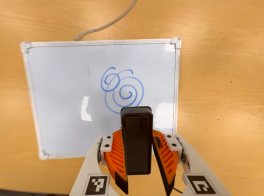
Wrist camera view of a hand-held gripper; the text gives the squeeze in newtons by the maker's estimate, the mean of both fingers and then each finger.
{"total": 6.3, "left": 6.2, "right": 6.4}